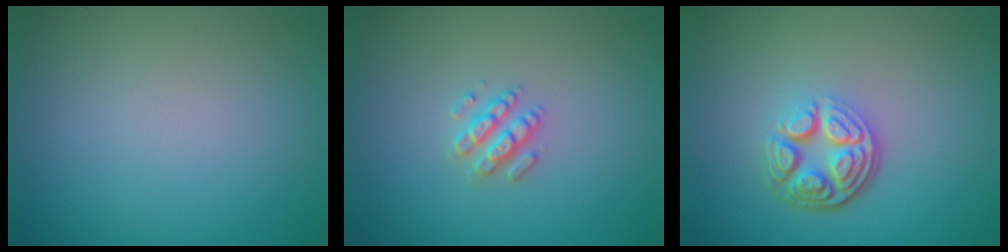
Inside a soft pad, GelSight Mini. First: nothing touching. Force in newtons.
{"total": 2.5, "press": 2.4, "slide": 0.5}
{"total": 4.9, "press": 3.5, "slide": 3.4}